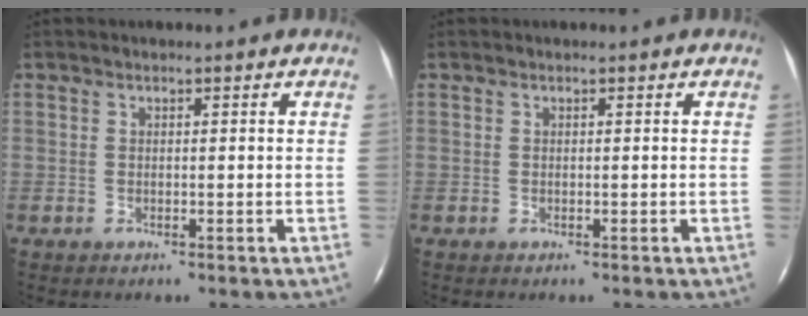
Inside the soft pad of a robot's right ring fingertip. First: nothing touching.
{"total": 0.0}